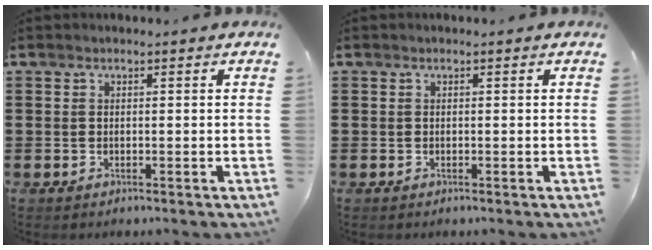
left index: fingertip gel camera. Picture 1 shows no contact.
{"total": 0.0}